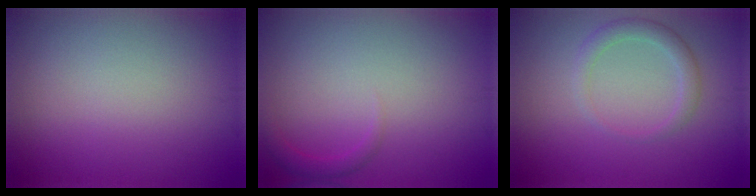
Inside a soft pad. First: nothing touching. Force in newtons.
{"total": 1.1, "press": 1.1, "slide": 0.1}
{"total": 2.0, "press": 2.0, "slide": 0.2}